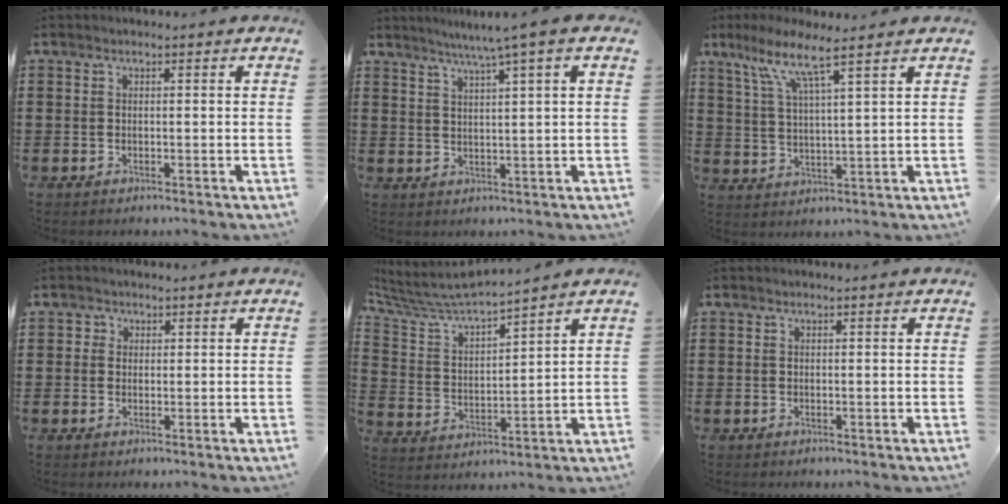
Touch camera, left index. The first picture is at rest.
{"total": 4.7, "force": [3.0, -0.8, 3.5], "torque": [-0.074, -0.010, 0.048]}
{"total": 7.4, "force": [5.3, 0.0, 5.1], "torque": [-0.118, -0.015, 0.091]}
{"total": 1.4, "force": [0.4, 1.3, 0.1], "torque": [-0.007, 0.006, 0.007]}
{"total": 6.3, "force": [6.0, 0.3, 2.0], "torque": [-0.070, -0.035, 0.099]}
{"total": 0.0}